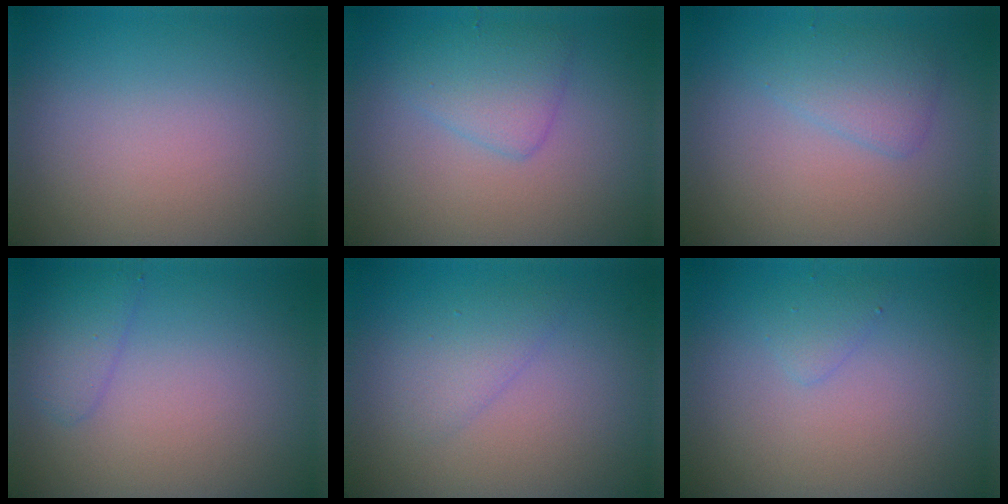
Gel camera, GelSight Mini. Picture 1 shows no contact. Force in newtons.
{"total": 2.5, "press": 2.5, "slide": 0.1}
{"total": 2.1, "press": 2.1, "slide": 0.1}
{"total": 1.7, "press": 1.7, "slide": 0.1}
{"total": 1.7, "press": 1.7, "slide": 0.2}
{"total": 1.0, "press": 1.0, "slide": 0.1}